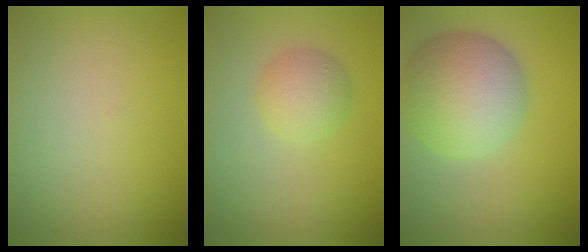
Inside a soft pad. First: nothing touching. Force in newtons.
{"total": 2.6, "press": 2.6, "slide": 0.1}
{"total": 8.0, "press": 8.0, "slide": 0.2}